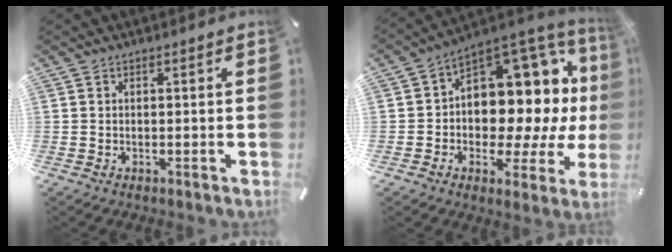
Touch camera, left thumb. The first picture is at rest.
{"total": 13.7, "force": [3.0, 10.1, 8.8], "torque": [-0.096, -0.067, 0.050]}